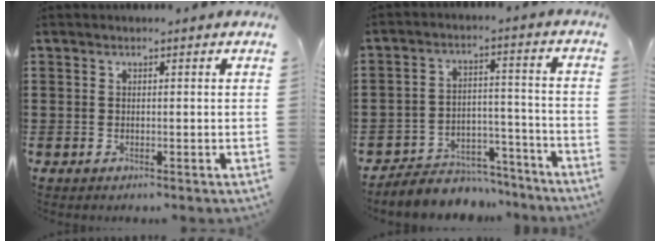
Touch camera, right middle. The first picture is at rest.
{"total": 5.9, "force": [-5.5, 1.9, 0.4], "torque": [-0.007, 0.020, -0.109]}